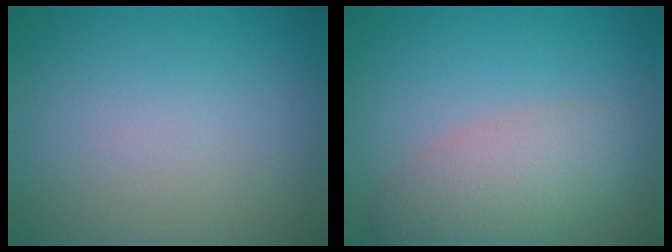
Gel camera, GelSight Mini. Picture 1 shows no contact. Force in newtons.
{"total": 5.0, "press": 4.9, "slide": 0.4}